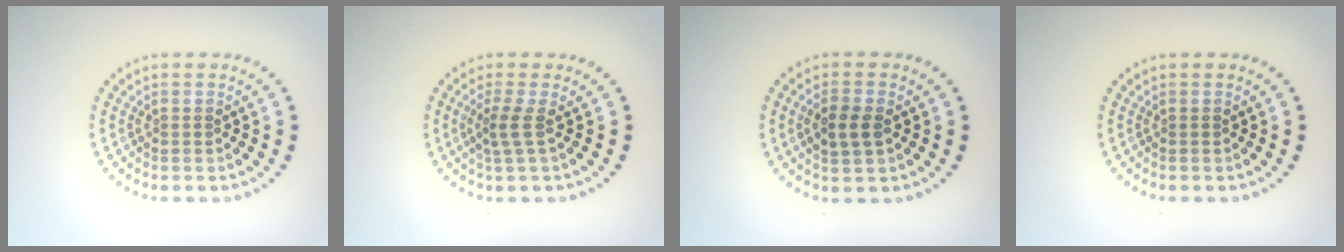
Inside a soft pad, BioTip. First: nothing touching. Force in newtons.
{"total": 1.9, "press": 1.2, "slide": 1.5}
{"total": 2.5, "press": 2.5, "slide": 0.4}
{"total": 0.0}